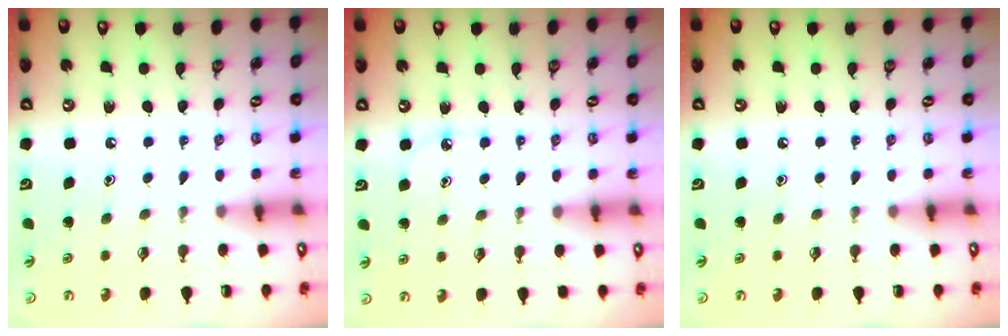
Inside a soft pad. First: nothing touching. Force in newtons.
{"total": 3.9, "press": 3.8, "slide": 0.5}
{"total": 0.0}